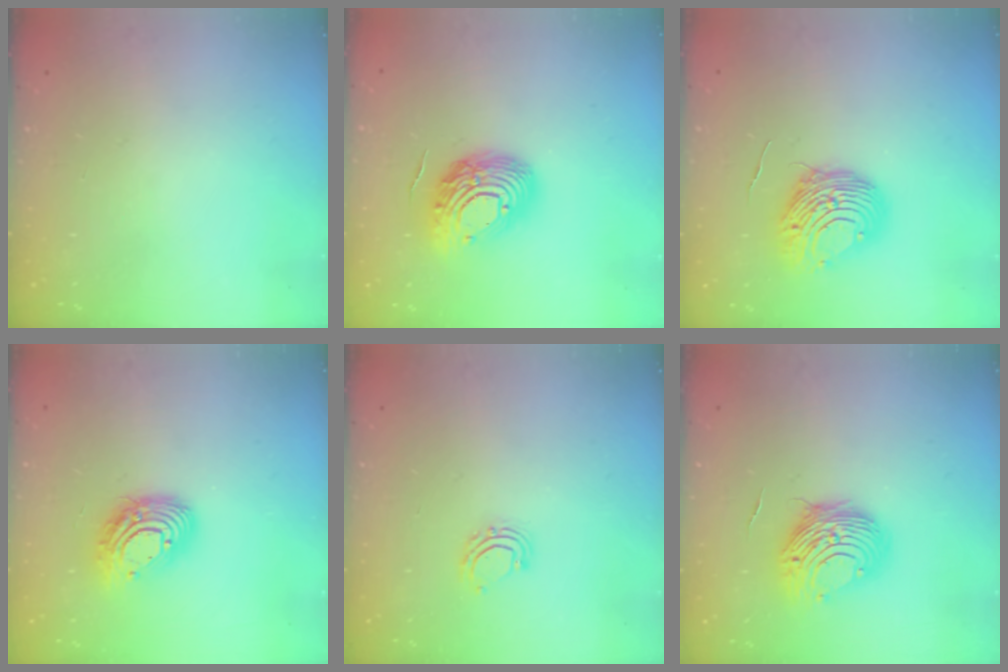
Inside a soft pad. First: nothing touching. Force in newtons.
{"total": 16.5, "press": 16.4, "slide": 1.4}
{"total": 10.4, "press": 10.3, "slide": 1.0}
{"total": 13.4, "press": 13.4, "slide": 1.3}
{"total": 6.3, "press": 6.2, "slide": 1.3}
{"total": 10.7, "press": 10.7, "slide": 0.8}